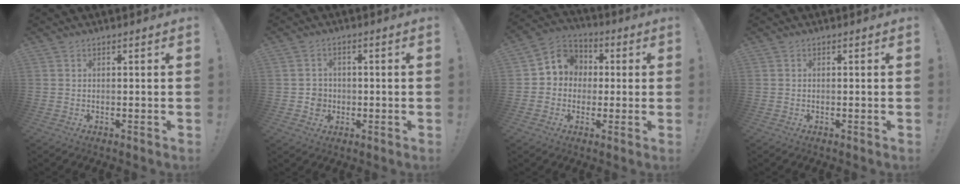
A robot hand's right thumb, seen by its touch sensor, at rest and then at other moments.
{"total": 4.9, "force": [-0.7, 4.6, 1.7], "torque": [-0.024, 0.002, -0.012]}
{"total": 8.3, "force": [0.1, 7.8, 2.9], "torque": [-0.040, 0.012, 0.011]}
{"total": 0.0}